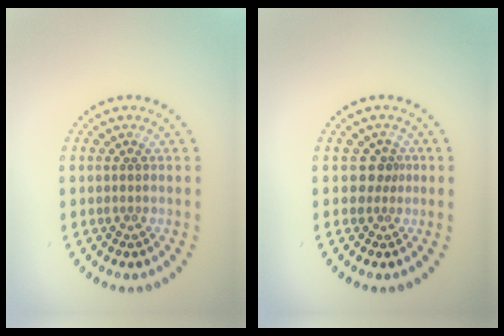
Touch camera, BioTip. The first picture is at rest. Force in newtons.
{"total": 1.6, "press": 1.2, "slide": 1.2}